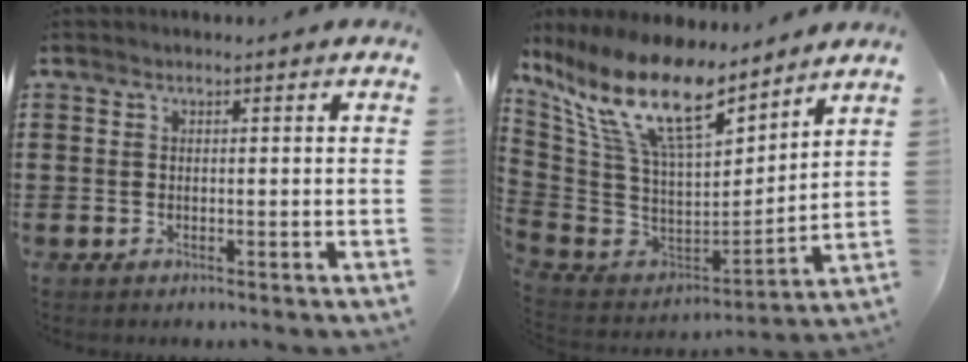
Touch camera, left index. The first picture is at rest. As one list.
[{"total": 16.0, "force": [10.2, 4.9, 11.3], "torque": [-0.266, -0.069, 0.175]}]